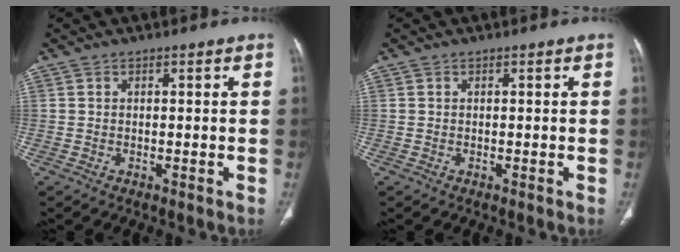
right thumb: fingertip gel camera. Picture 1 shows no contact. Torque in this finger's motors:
{"motor_torque": [0.01, 0.01, -0.28, 0.11, 0.00]}